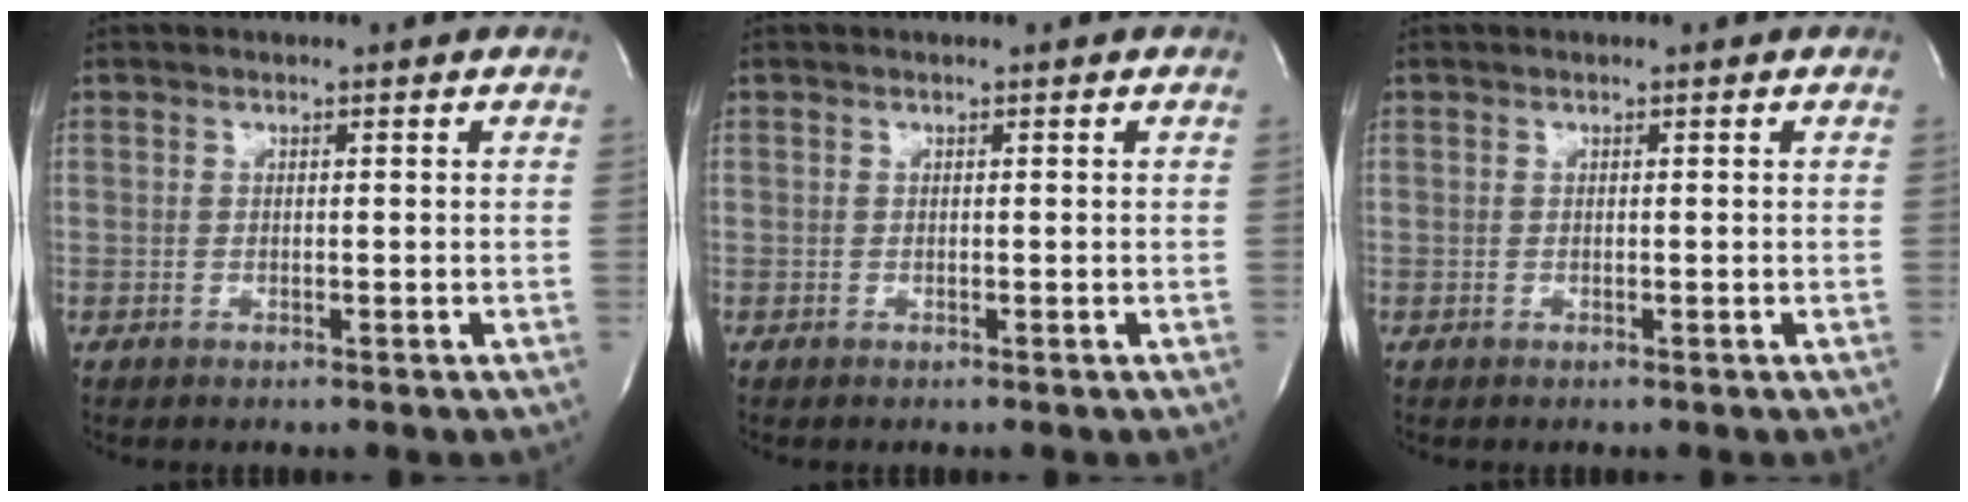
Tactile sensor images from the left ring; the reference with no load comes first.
{"total": 0.0}
{"total": 0.0}